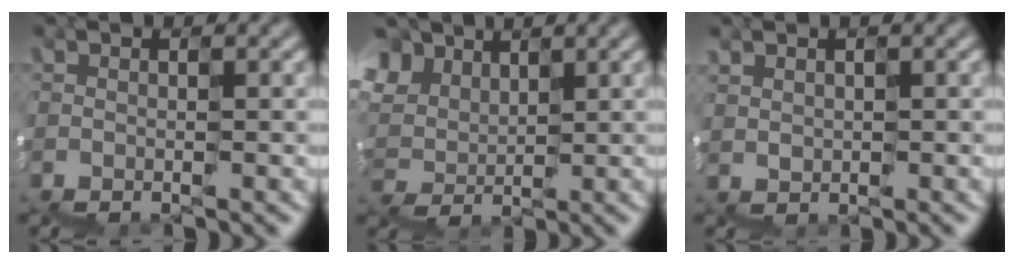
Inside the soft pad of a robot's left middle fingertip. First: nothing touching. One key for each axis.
{"total": 4.9, "fx": 4.1, "fy": 2.5, "fz": -0.9, "tx": -0.009, "ty": 0.026, "tz": 0.074}
{"total": 1.2, "fx": 0.5, "fy": 1.1, "fz": -0.2, "tx": 0.009, "ty": 0.013, "tz": 0.019}